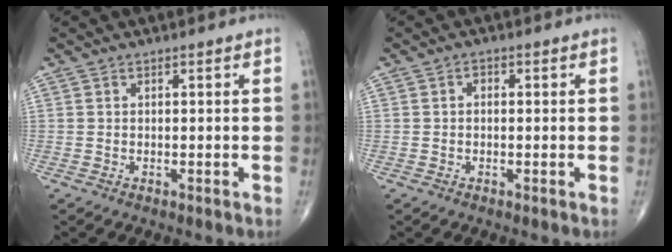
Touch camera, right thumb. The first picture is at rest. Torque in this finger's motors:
{"motor_torque": [-0.19, -0.02, 0.10, -0.04, 0.05]}